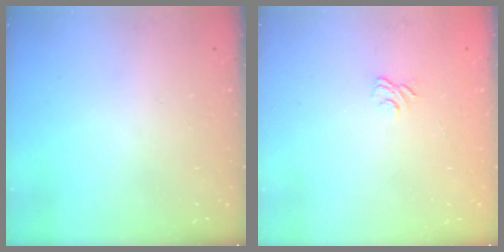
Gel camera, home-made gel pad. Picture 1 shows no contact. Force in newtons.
{"total": 2.9, "press": 2.6, "slide": 1.3}